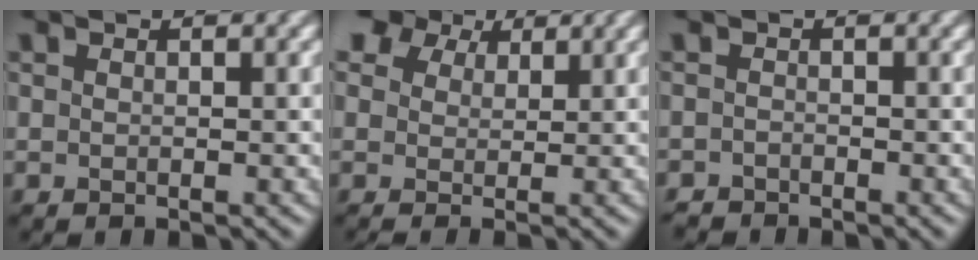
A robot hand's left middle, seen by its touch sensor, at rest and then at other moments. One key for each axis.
{"total": 4.4, "fx": 2.8, "fy": 2.8, "fz": 1.9, "tx": -0.039, "ty": 0.005, "tz": 0.039}
{"total": 1.7, "fx": -1.5, "fy": 0.8, "fz": -0.1, "tx": 0.009, "ty": 0.005, "tz": -0.026}